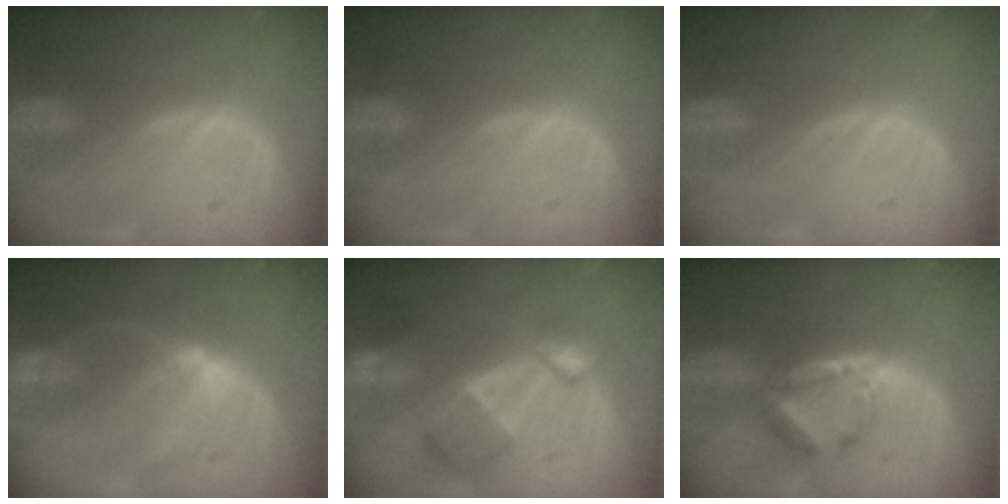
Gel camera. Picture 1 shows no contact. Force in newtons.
{"total": 0.0}
{"total": 0.0}
{"total": 5.1, "press": 5.0, "slide": 1.1}
{"total": 7.7, "press": 6.7, "slide": 3.9}
{"total": 6.0, "press": 5.7, "slide": 1.8}